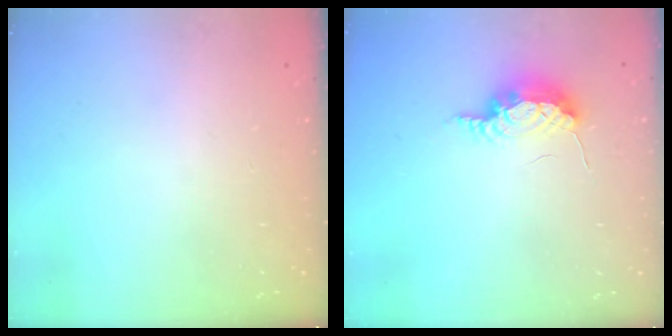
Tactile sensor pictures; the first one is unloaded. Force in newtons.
{"total": 10.2, "press": 8.4, "slide": 5.8}